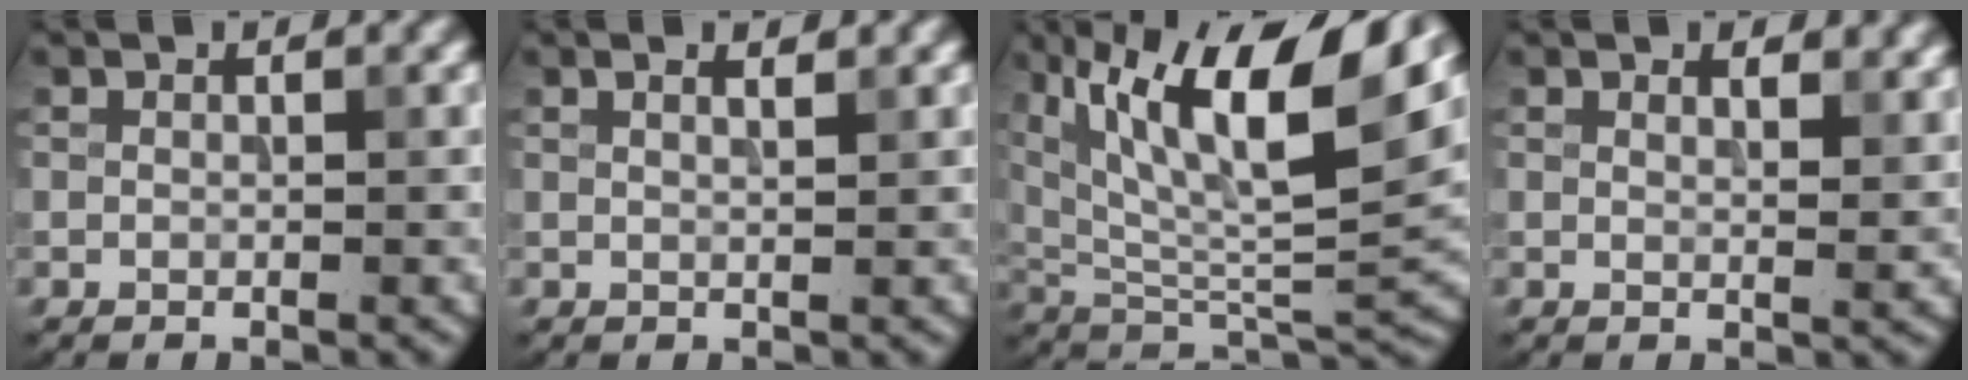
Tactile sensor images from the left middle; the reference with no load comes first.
{"total": 1.9, "force": [1.2, 0.7, 1.3], "torque": [-0.003, 0.003, -0.002]}
{"total": 14.7, "force": [7.2, 4.9, 11.9], "torque": [-0.210, 0.007, 0.134]}
{"total": 2.5, "force": [1.6, 0.9, 1.7], "torque": [-0.015, -0.002, 0.025]}